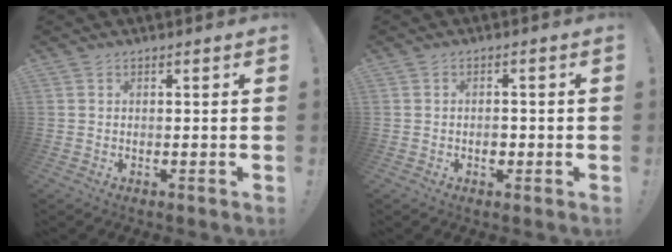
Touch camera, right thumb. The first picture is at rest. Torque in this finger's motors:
{"motor_torque": [0.24, 0.37, 0.15, -0.12, 0.00]}